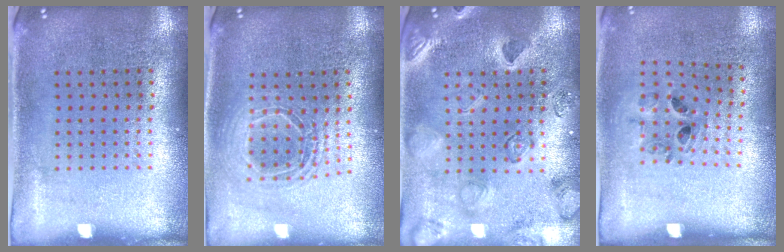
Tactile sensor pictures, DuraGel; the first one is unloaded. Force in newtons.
{"total": 1.7, "press": 1.4, "slide": 0.9}
{"total": 2.5, "press": 2.4, "slide": 0.9}
{"total": 0.8, "press": 0.8, "slide": 0.3}